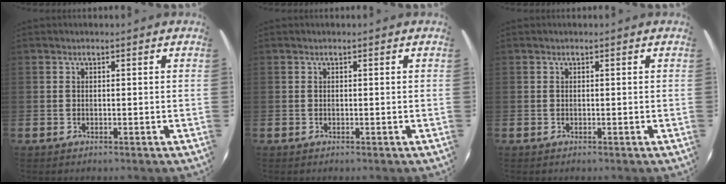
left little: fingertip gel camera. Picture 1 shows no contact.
{"total": 0.0}
{"total": 0.0}